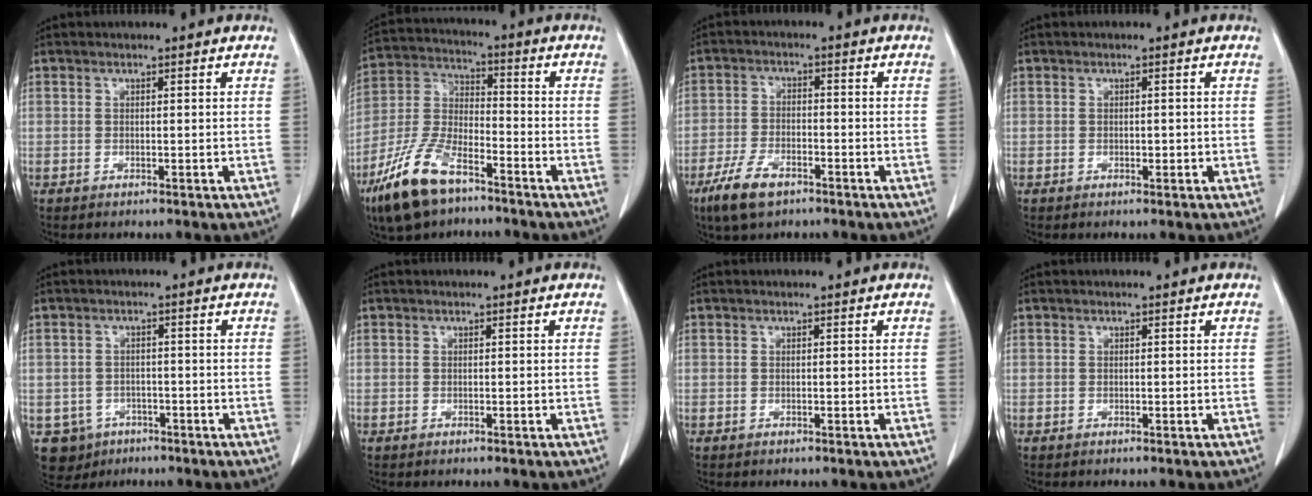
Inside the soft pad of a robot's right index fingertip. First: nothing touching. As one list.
[{"total": 13.9, "force": [-8.9, 5.4, 9.3], "torque": [-0.207, -0.011, -0.173]}, {"total": 7.6, "force": [-4.8, 3.1, 5.0], "torque": [-0.108, -0.009, -0.087]}, {"total": 1.3, "force": [-0.3, 0.7, 1.1], "torque": [-0.021, 0.001, -0.001]}, {"total": 6.3, "force": [-3.0, 5.5, 0.9], "torque": [-0.019, 0.007, -0.037]}, {"total": 0.0}, {"total": 0.0}, {"total": 0.0}]